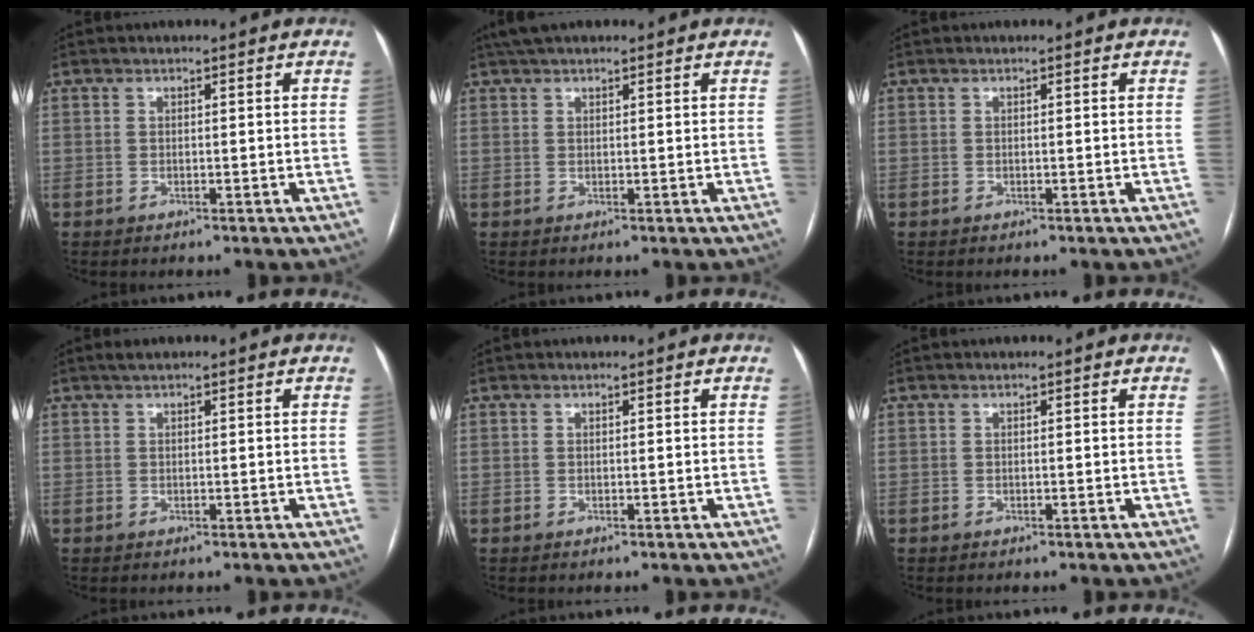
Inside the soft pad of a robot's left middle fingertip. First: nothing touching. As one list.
[{"total": 4.0, "force": [3.2, 1.1, 2.1], "torque": [-0.035, 0.034, 0.056]}, {"total": 0.0}, {"total": 1.0, "force": [0.7, 0.1, 0.6], "torque": [-0.014, 0.011, 0.014]}, {"total": 0.0}, {"total": 0.0}]